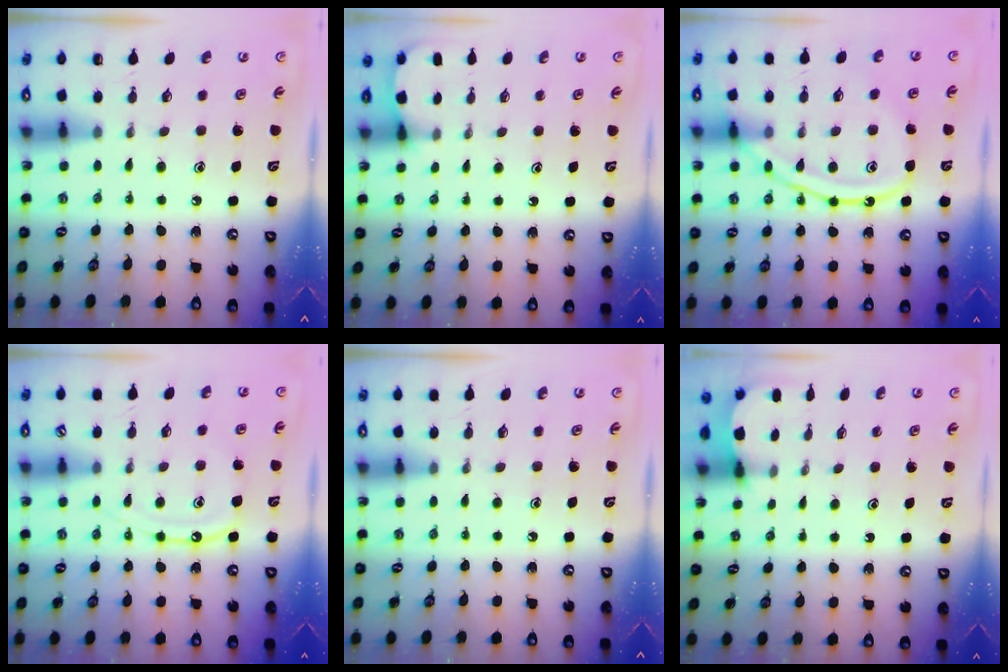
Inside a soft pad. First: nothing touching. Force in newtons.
{"total": 2.8, "press": 2.8, "slide": 0.1}
{"total": 13.8, "press": 13.7, "slide": 1.3}
{"total": 10.0, "press": 10.0, "slide": 0.9}
{"total": 1.9, "press": 1.9, "slide": 0.1}
{"total": 2.6, "press": 2.6, "slide": 0.3}